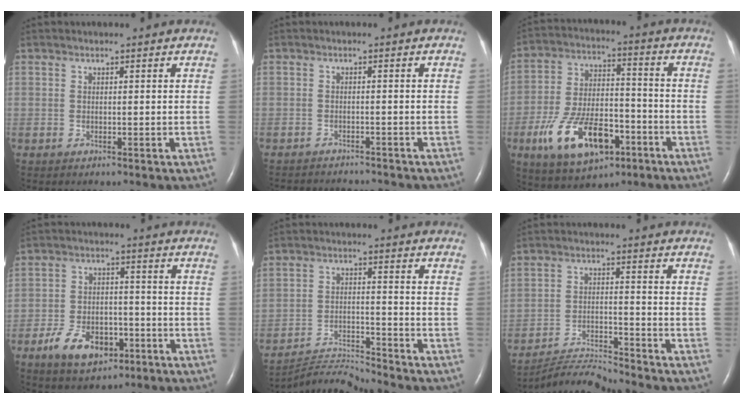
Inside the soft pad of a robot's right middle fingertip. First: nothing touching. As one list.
[{"total": 7.1, "force": [-6.8, 1.1, 1.5], "torque": [-0.019, -0.008, -0.090]}, {"total": 15.3, "force": [-7.1, 7.1, 11.5], "torque": [-0.224, 0.007, -0.114]}, {"total": 9.1, "force": [-4.6, 5.3, 5.8], "torque": [-0.112, 0.005, -0.072]}, {"total": 7.2, "force": [-6.7, -2.4, -1.0], "torque": [0.008, -0.004, -0.122]}, {"total": 7.1, "force": [-6.8, -1.9, -0.2], "torque": [-0.004, -0.005, -0.125]}]